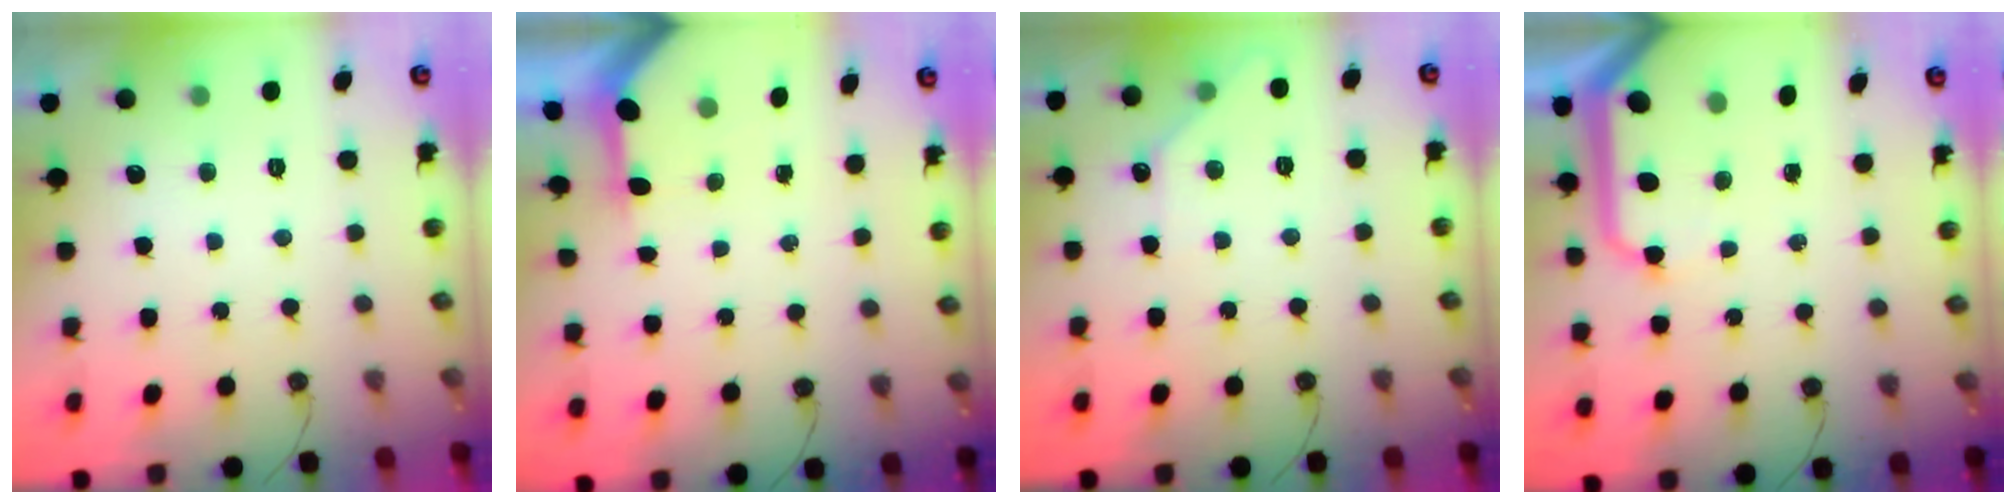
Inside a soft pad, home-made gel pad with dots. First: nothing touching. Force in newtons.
{"total": 3.5, "press": 3.5, "slide": 0.4}
{"total": 4.5, "press": 4.4, "slide": 0.6}
{"total": 11.6, "press": 11.5, "slide": 1.4}